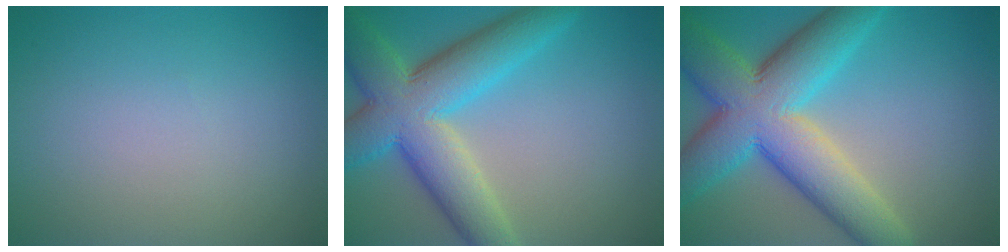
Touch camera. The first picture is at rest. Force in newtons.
{"total": 10.0, "press": 10.0, "slide": 0.6}
{"total": 11.7, "press": 11.6, "slide": 0.7}